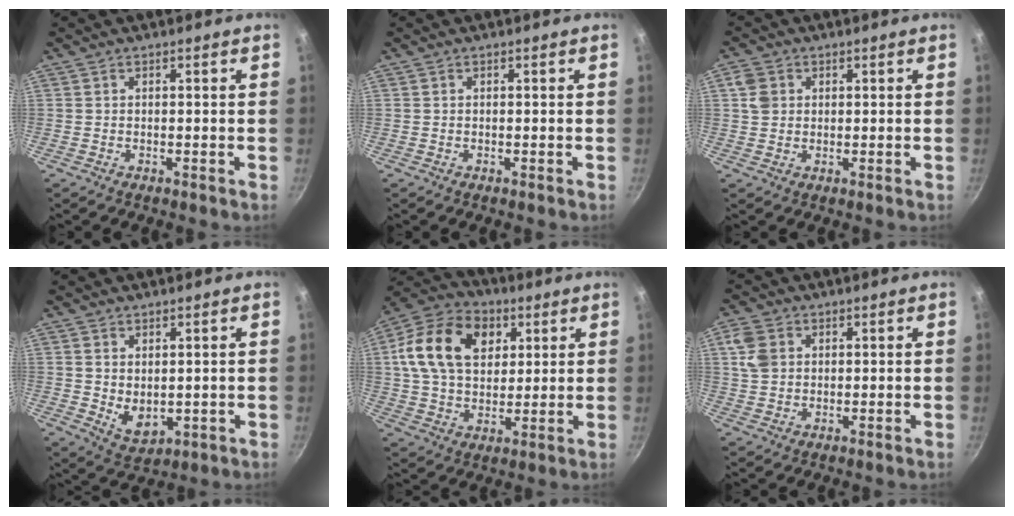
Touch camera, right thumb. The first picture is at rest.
{"total": 0.0}
{"total": 3.9, "force": [1.0, 3.3, 1.7], "torque": [-0.019, 0.002, 0.016]}
{"total": 5.6, "force": [0.9, 3.8, 4.0], "torque": [-0.055, -0.021, 0.028]}
{"total": 18.3, "force": [5.5, 12.9, 11.8], "torque": [-0.190, 0.006, 0.086]}
{"total": 5.6, "force": [1.6, 4.3, 3.1], "torque": [-0.052, 0.003, 0.031]}